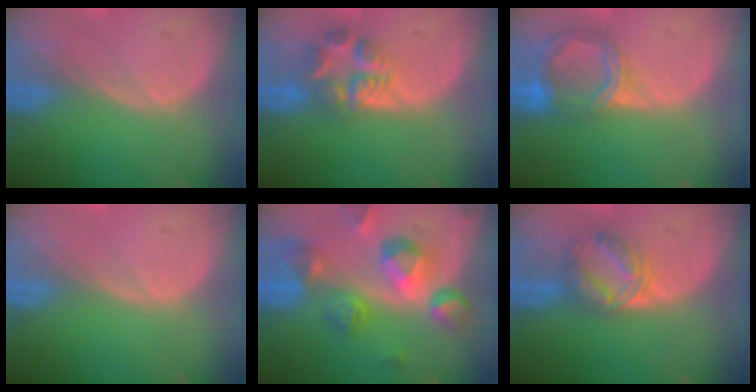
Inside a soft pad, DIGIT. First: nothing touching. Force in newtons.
{"total": 5.8, "press": 5.8, "slide": 0.5}
{"total": 6.4, "press": 5.9, "slide": 2.7}
{"total": 0.0}
{"total": 10.4, "press": 9.3, "slide": 4.8}
{"total": 5.8, "press": 5.5, "slide": 1.8}